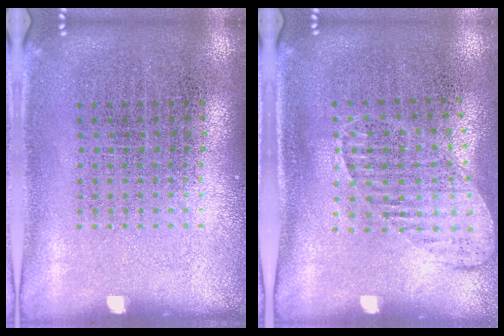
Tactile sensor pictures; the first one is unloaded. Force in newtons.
{"total": 1.4, "press": 1.1, "slide": 0.8}